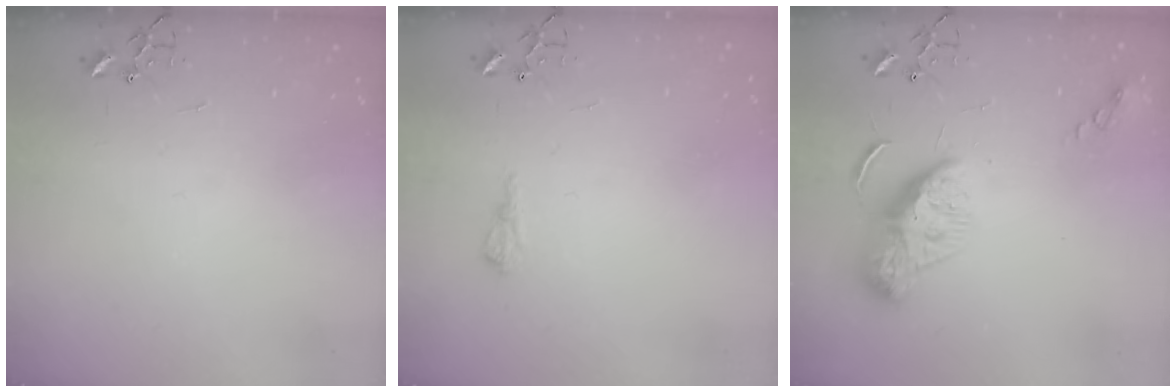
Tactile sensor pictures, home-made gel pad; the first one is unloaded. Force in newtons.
{"total": 7.1, "press": 7.1, "slide": 0.9}
{"total": 10.0, "press": 10.0, "slide": 0.9}